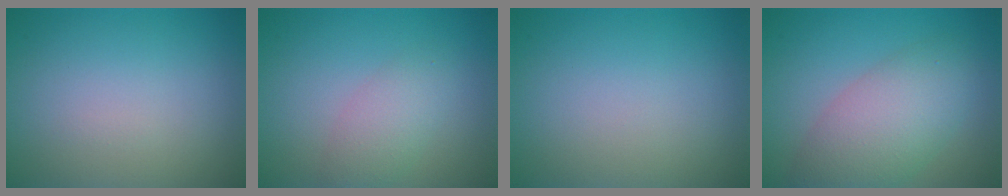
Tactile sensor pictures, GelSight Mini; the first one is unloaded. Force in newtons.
{"total": 2.7, "press": 2.7, "slide": 0.1}
{"total": 0.0}
{"total": 6.4, "press": 6.4, "slide": 0.4}